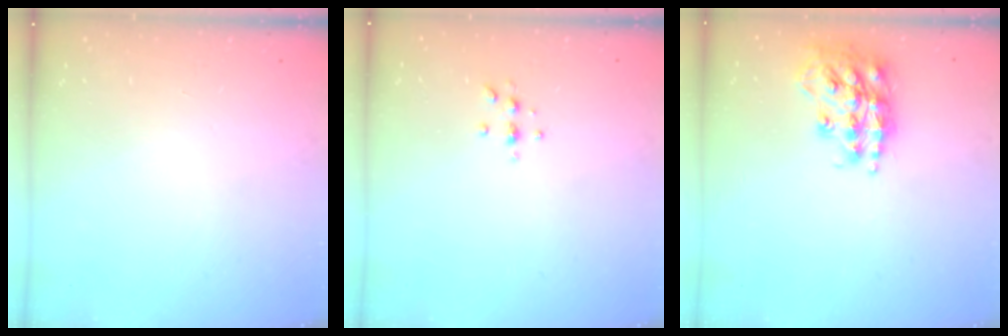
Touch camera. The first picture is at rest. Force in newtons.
{"total": 4.3, "press": 4.3, "slide": 0.6}
{"total": 18.7, "press": 18.6, "slide": 1.6}